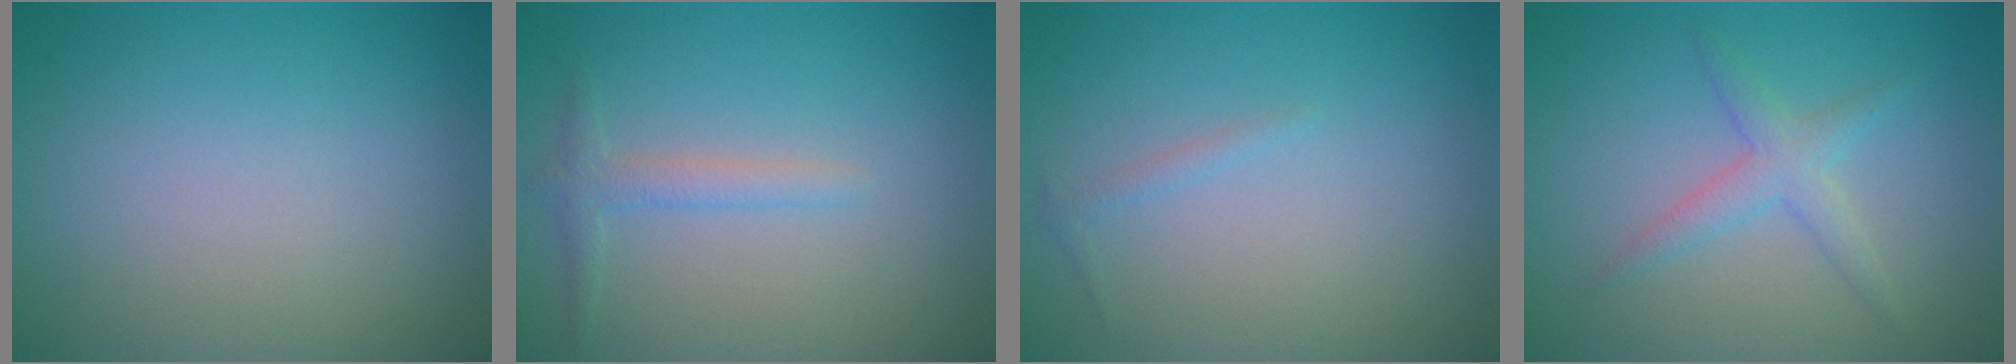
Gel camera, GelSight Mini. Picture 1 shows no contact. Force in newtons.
{"total": 1.6, "press": 1.6, "slide": 0.1}
{"total": 0.6, "press": 0.6, "slide": 0.1}
{"total": 2.3, "press": 2.3, "slide": 0.1}